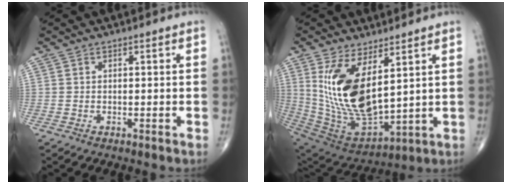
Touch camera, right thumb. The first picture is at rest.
{"total": 18.3, "force": [5.4, 8.4, 15.3], "torque": [-0.292, -0.039, 0.127]}